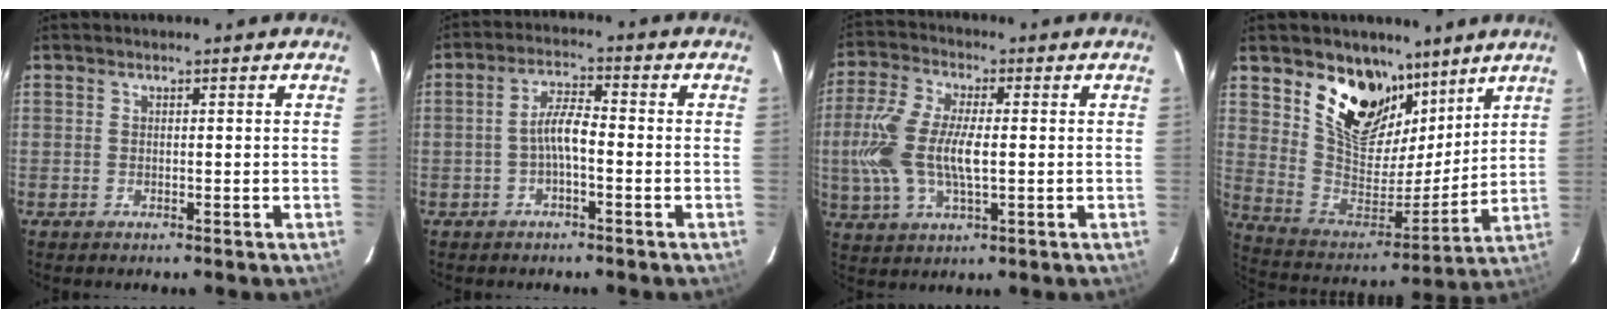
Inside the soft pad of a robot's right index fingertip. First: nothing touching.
{"total": 4.4, "force": [-1.5, 1.0, 4.1], "torque": [-0.081, 0.013, -0.029]}
{"total": 12.9, "force": [-0.4, 5.6, 11.6], "torque": [-0.255, 0.004, -0.008]}
{"total": 18.4, "force": [11.8, 10.7, 9.2], "torque": [-0.190, -0.010, 0.222]}